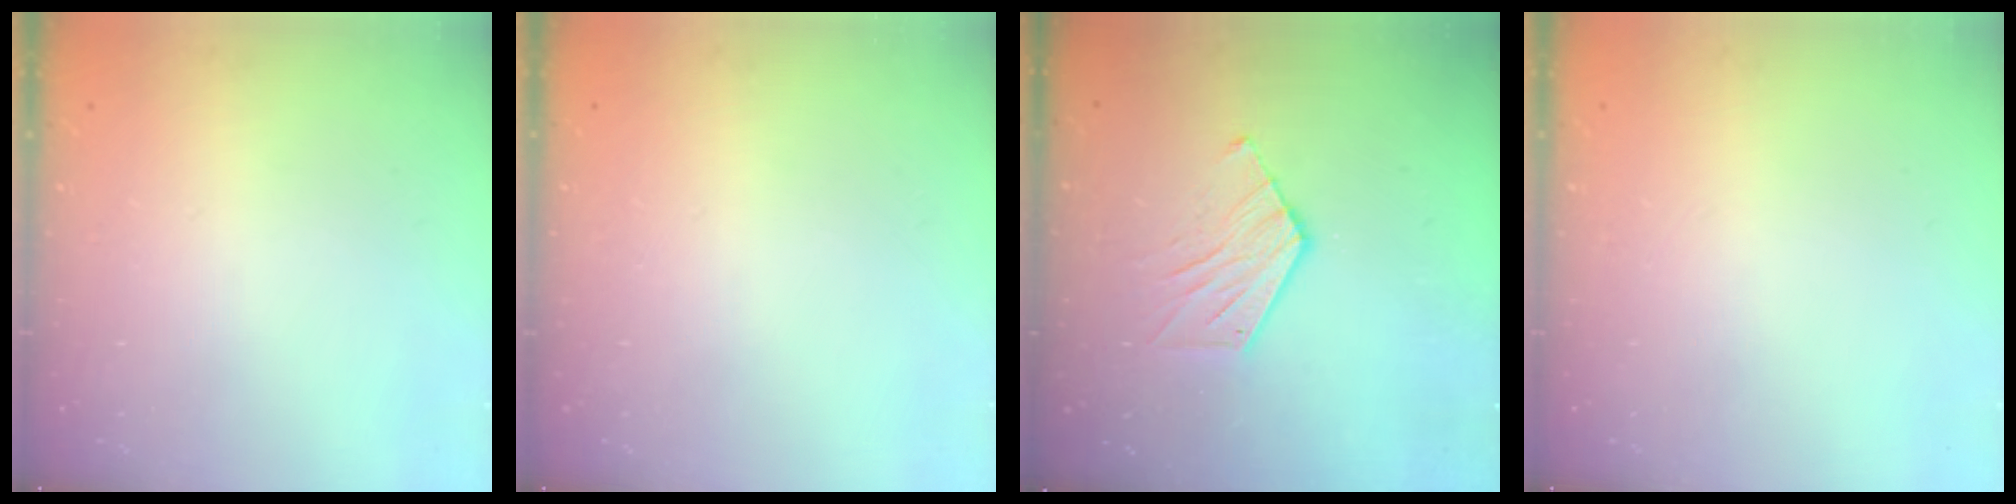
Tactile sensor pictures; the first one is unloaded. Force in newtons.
{"total": 0.0}
{"total": 7.7, "press": 7.6, "slide": 0.3}
{"total": 0.0}